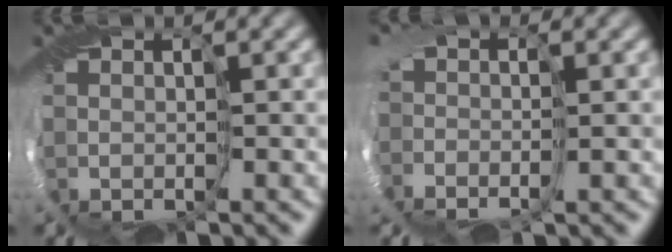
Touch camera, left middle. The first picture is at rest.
{"total": 2.5, "force": [-0.8, 1.7, 1.7], "torque": [-0.024, 0.000, -0.019]}